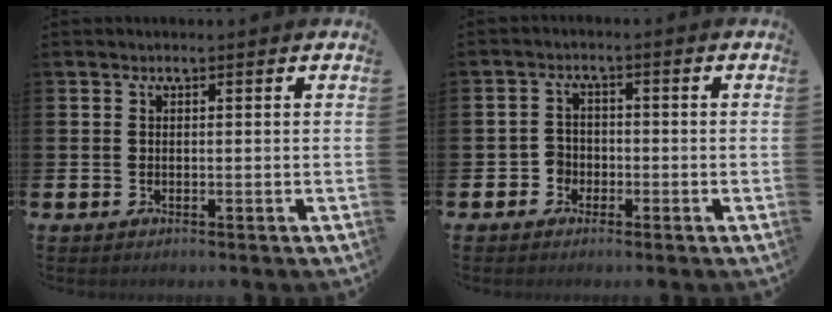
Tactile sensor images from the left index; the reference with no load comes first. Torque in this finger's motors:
{"motor_torque": [-0.04, -0.09, -0.07, 0.00]}